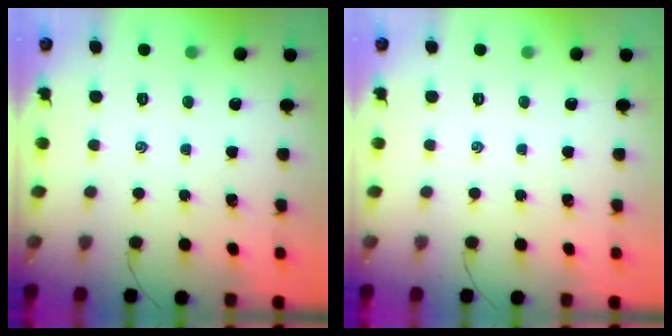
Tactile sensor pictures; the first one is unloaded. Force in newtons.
{"total": 0.0}